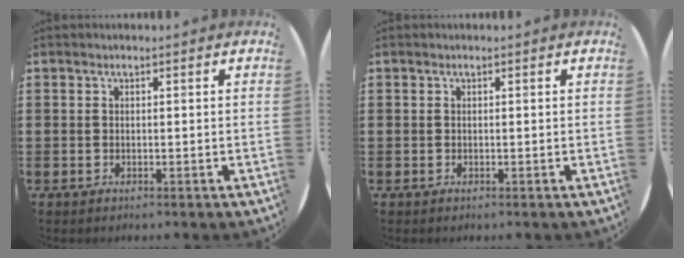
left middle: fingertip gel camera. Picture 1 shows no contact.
{"total": 0.0}